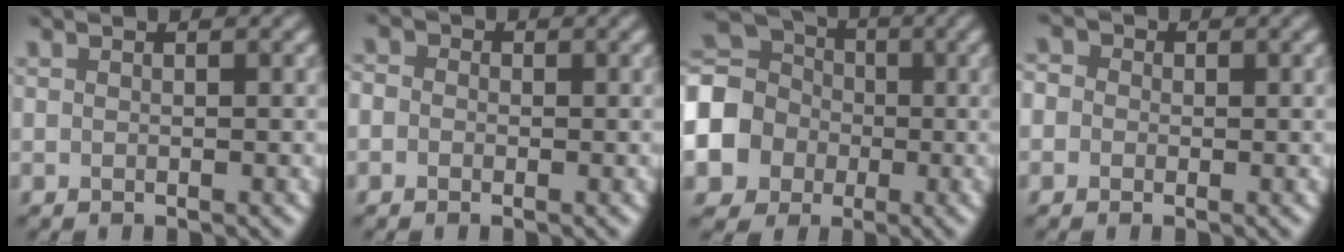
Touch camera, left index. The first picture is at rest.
{"total": 2.7, "force": [0.7, 2.3, 1.2], "torque": [-0.003, 0.020, -0.025]}
{"total": 13.3, "force": [-1.6, 12.1, 5.3], "torque": [-0.155, -0.001, -0.068]}
{"total": 3.5, "force": [1.0, 3.0, 1.5], "torque": [-0.018, 0.026, -0.019]}